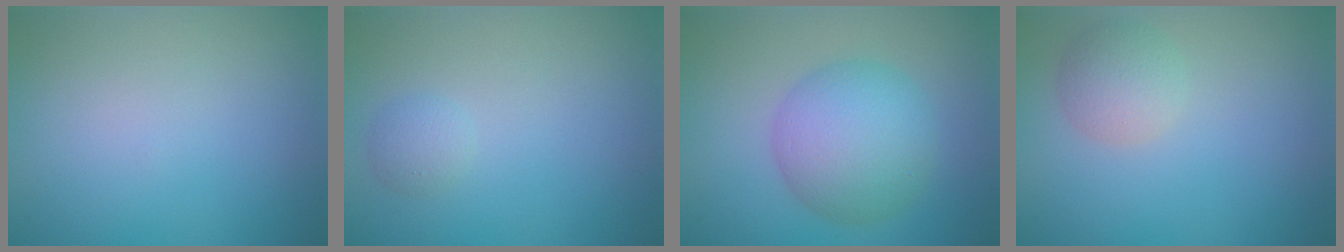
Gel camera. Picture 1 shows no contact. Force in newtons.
{"total": 1.3, "press": 1.3, "slide": 0.1}
{"total": 6.9, "press": 6.9, "slide": 0.1}
{"total": 2.7, "press": 2.7, "slide": 0.1}